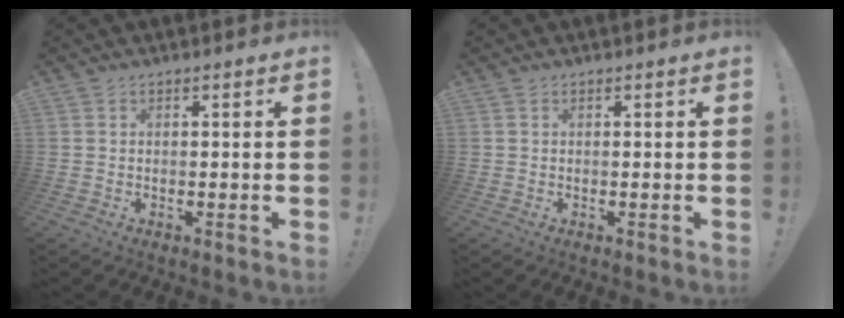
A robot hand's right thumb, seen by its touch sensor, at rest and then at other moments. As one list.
[{"total": 0.0}]